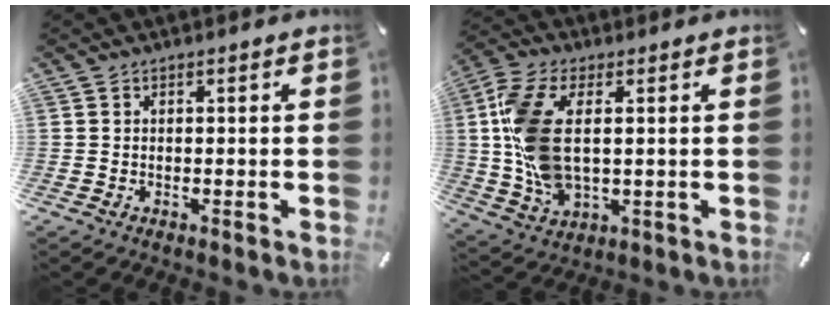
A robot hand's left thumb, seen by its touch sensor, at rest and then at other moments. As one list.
[{"total": 13.2, "force": [1.5, 7.2, 10.9], "torque": [-0.251, -0.010, 0.030]}]